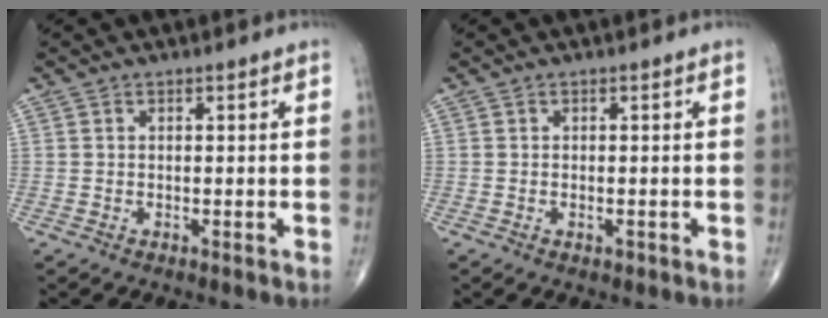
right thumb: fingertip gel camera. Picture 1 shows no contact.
{"total": 1.0, "force": [-0.4, 0.5, 0.7], "torque": [-0.012, 0.000, -0.005]}